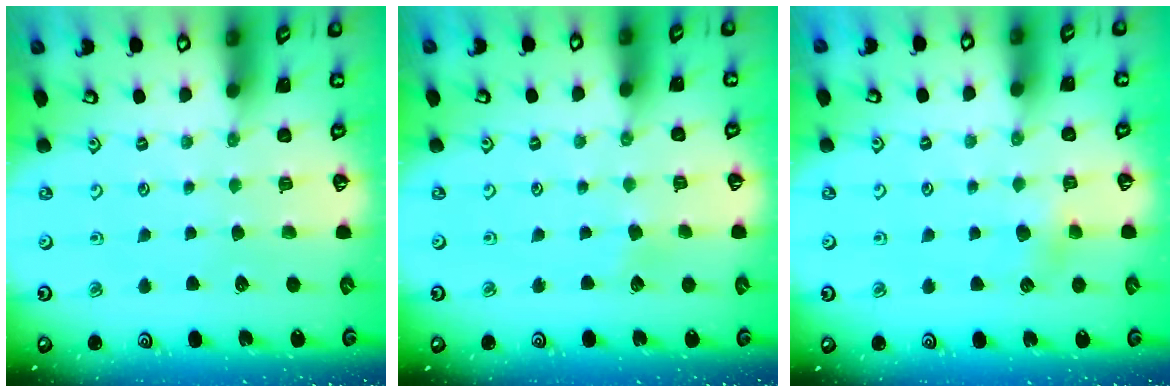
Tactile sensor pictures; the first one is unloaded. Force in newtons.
{"total": 2.9, "press": 2.9, "slide": 0.3}
{"total": 4.5, "press": 4.4, "slide": 0.7}